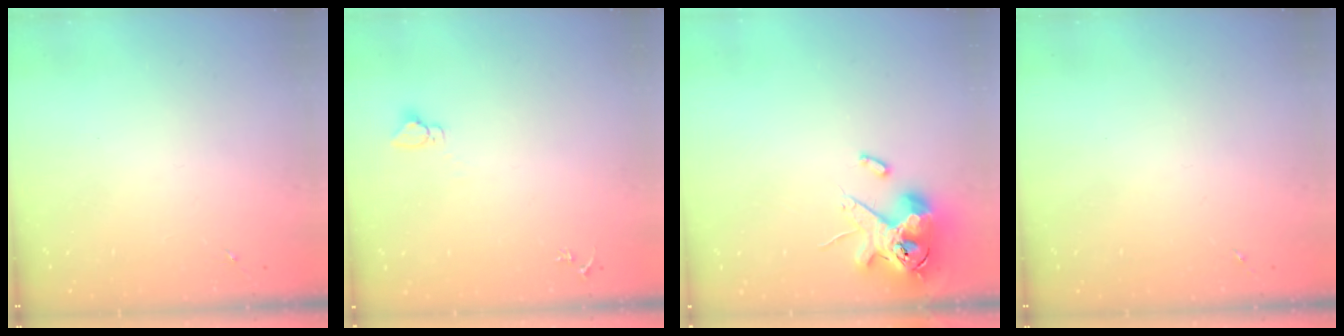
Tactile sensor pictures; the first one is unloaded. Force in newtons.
{"total": 2.9, "press": 2.9, "slide": 0.1}
{"total": 13.9, "press": 13.7, "slide": 2.4}
{"total": 0.0}